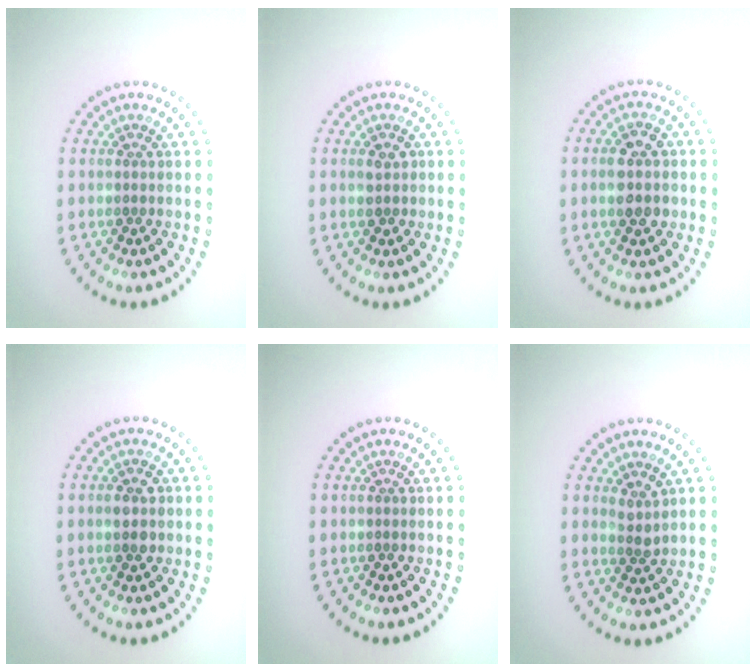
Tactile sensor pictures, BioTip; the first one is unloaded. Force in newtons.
{"total": 1.4, "press": 1.4, "slide": 0.3}
{"total": 3.5, "press": 3.5, "slide": 0.1}
{"total": 2.3, "press": 2.3, "slide": 0.1}
{"total": 0.0}
{"total": 1.4, "press": 1.1, "slide": 0.8}